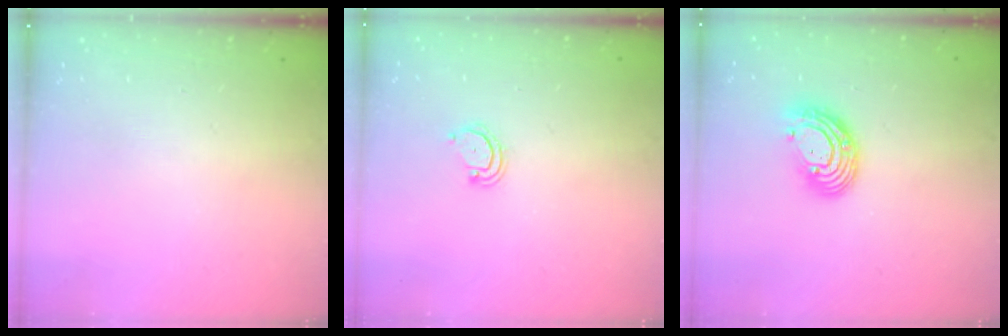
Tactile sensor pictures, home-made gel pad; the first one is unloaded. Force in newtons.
{"total": 2.5, "press": 2.5, "slide": 0.2}
{"total": 10.5, "press": 10.4, "slide": 1.1}